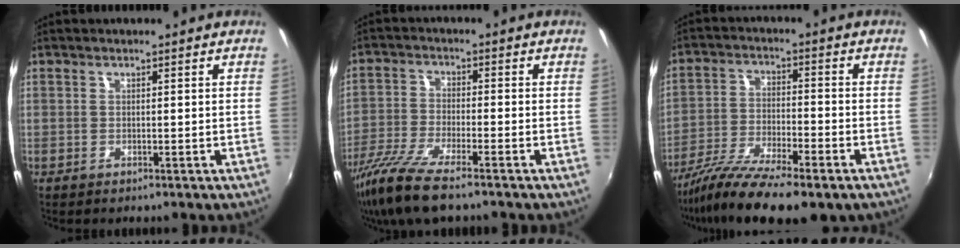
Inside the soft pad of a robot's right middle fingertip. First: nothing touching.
{"total": 11.0, "force": [-8.4, 1.6, 7.0], "torque": [-0.160, -0.035, -0.163]}
{"total": 14.4, "force": [-10.4, 3.1, 9.5], "torque": [-0.190, -0.045, -0.187]}